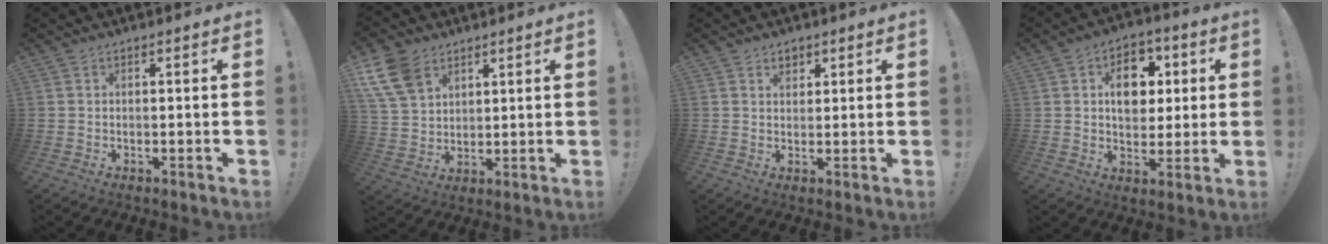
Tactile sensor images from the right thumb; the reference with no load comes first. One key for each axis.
{"total": 13.2, "fx": 7.2, "fy": 9.2, "fz": 6.1, "tx": -0.112, "ty": -0.034, "tz": 0.146}
{"total": 2.9, "fx": 1.9, "fy": 2.1, "fz": 0.8, "tx": -0.003, "ty": -0.008, "tz": 0.032}
{"total": 11.7, "fx": 3.1, "fy": 9.0, "fz": 6.8, "tx": -0.083, "ty": 0.000, "tz": 0.057}